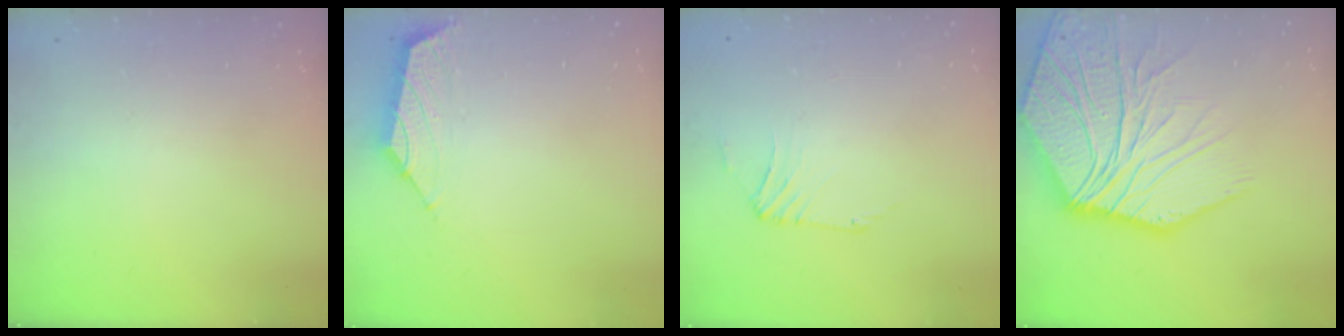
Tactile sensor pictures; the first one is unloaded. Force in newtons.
{"total": 1.6, "press": 1.5, "slide": 0.7}
{"total": 1.0, "press": 0.8, "slide": 0.5}
{"total": 20.8, "press": 20.6, "slide": 3.1}